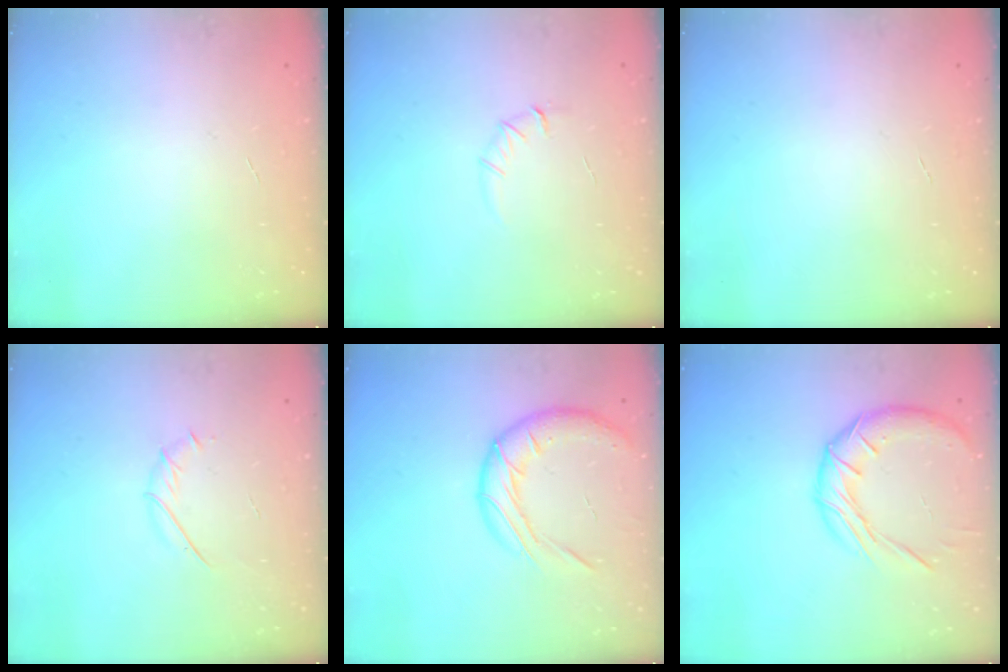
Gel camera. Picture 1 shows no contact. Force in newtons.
{"total": 4.2, "press": 4.0, "slide": 1.3}
{"total": 0.0}
{"total": 2.7, "press": 2.6, "slide": 0.8}
{"total": 15.9, "press": 15.7, "slide": 2.6}
{"total": 13.7, "press": 13.7, "slide": 0.9}